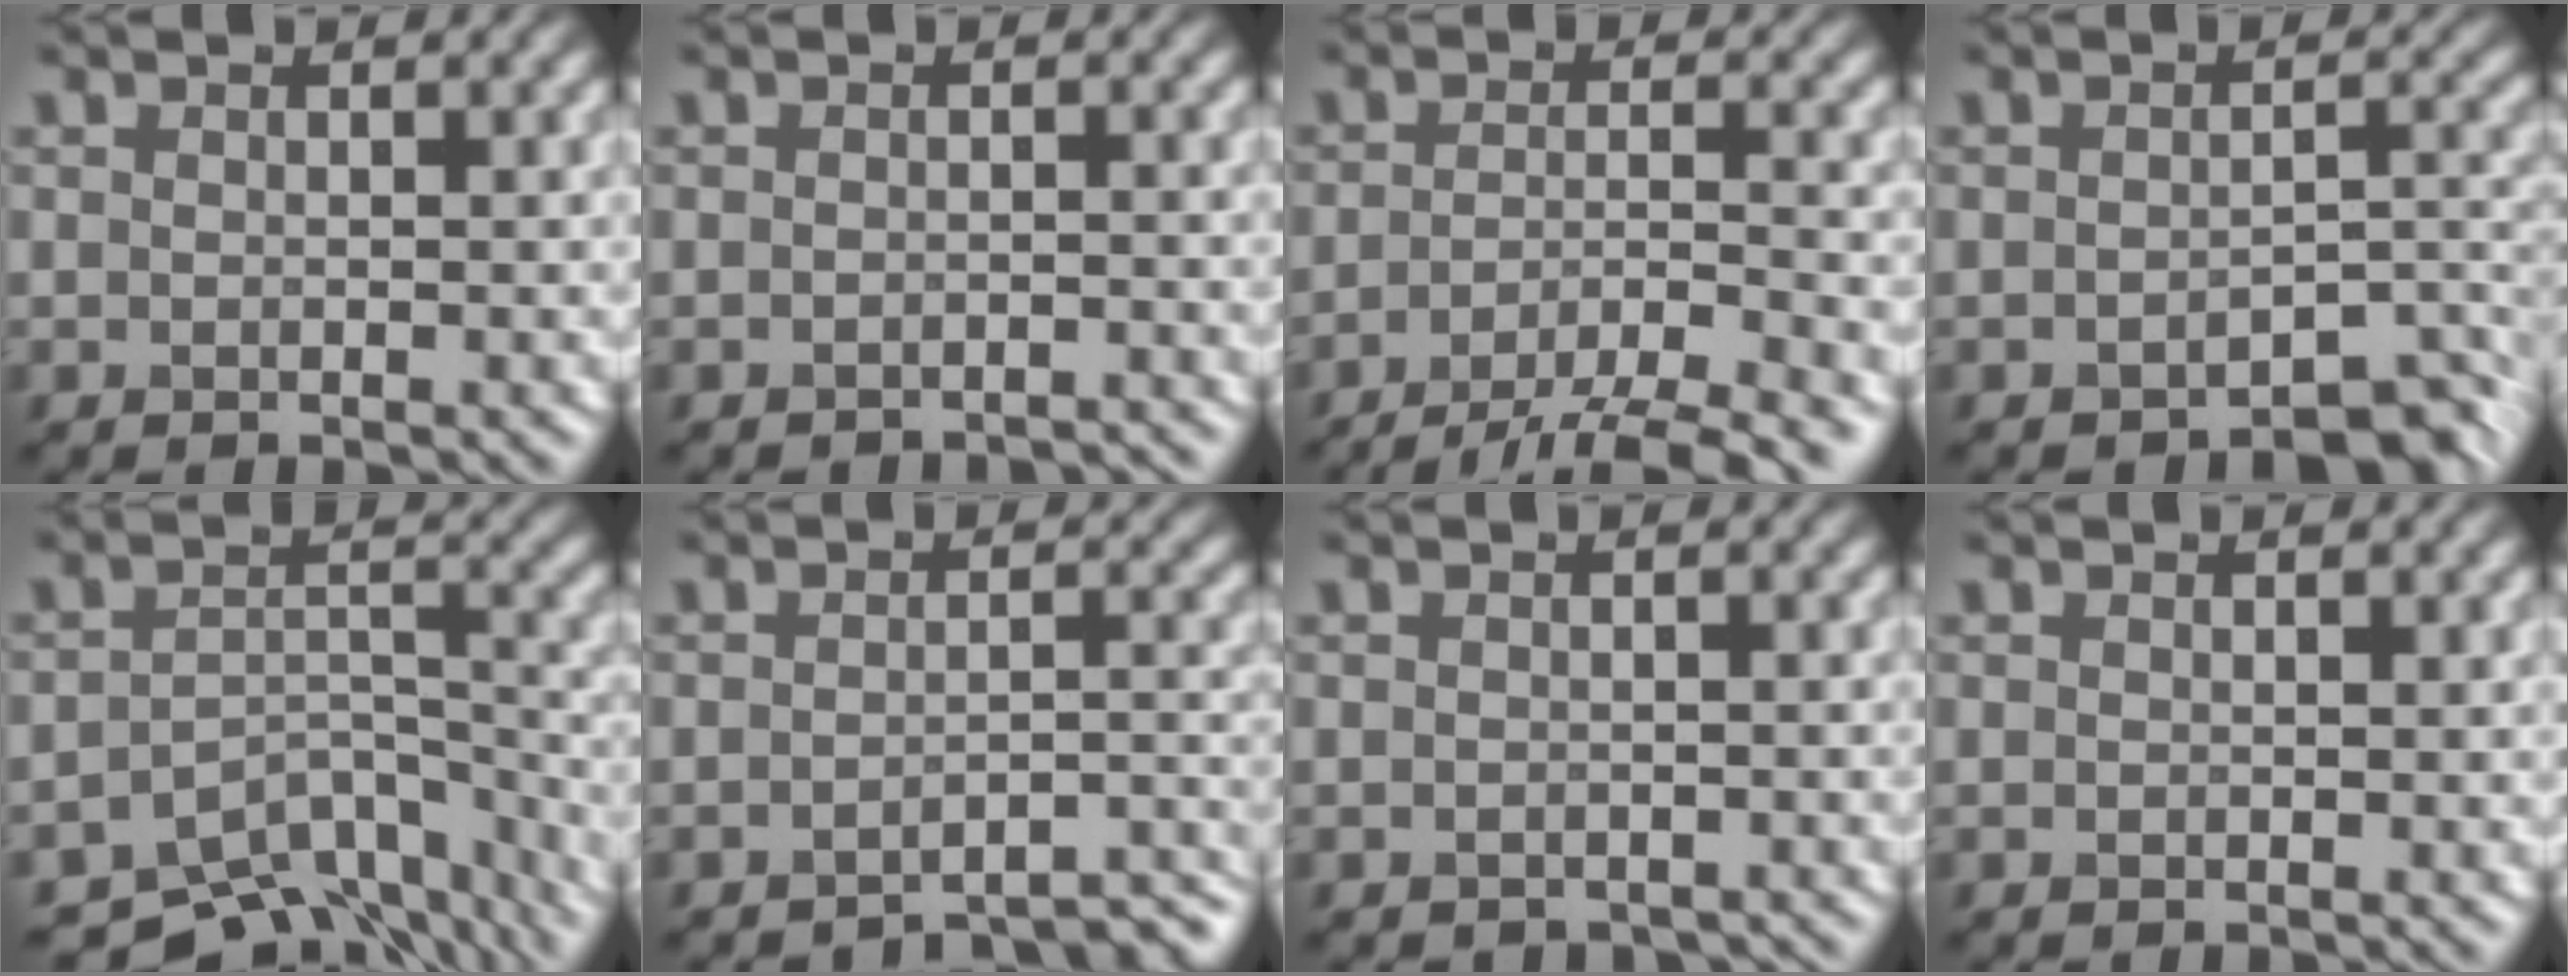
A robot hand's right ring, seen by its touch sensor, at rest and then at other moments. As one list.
[{"total": 3.1, "force": [-3.0, 0.2, 0.4], "torque": [0.002, -0.004, -0.036]}, {"total": 7.4, "force": [-5.6, 1.7, 4.6], "torque": [-0.064, -0.001, -0.086]}, {"total": 3.8, "force": [-3.2, 0.9, 1.8], "torque": [-0.015, 0.008, -0.043]}, {"total": 9.6, "force": [-7.9, 3.9, 3.9], "torque": [-0.059, -0.022, -0.112]}, {"total": 5.3, "force": [-4.9, 0.9, 1.8], "torque": [-0.014, -0.001, -0.062]}, {"total": 1.5, "force": [-1.5, 0.4, 0.0], "torque": [0.006, -0.003, -0.018]}, {"total": 0.0}]